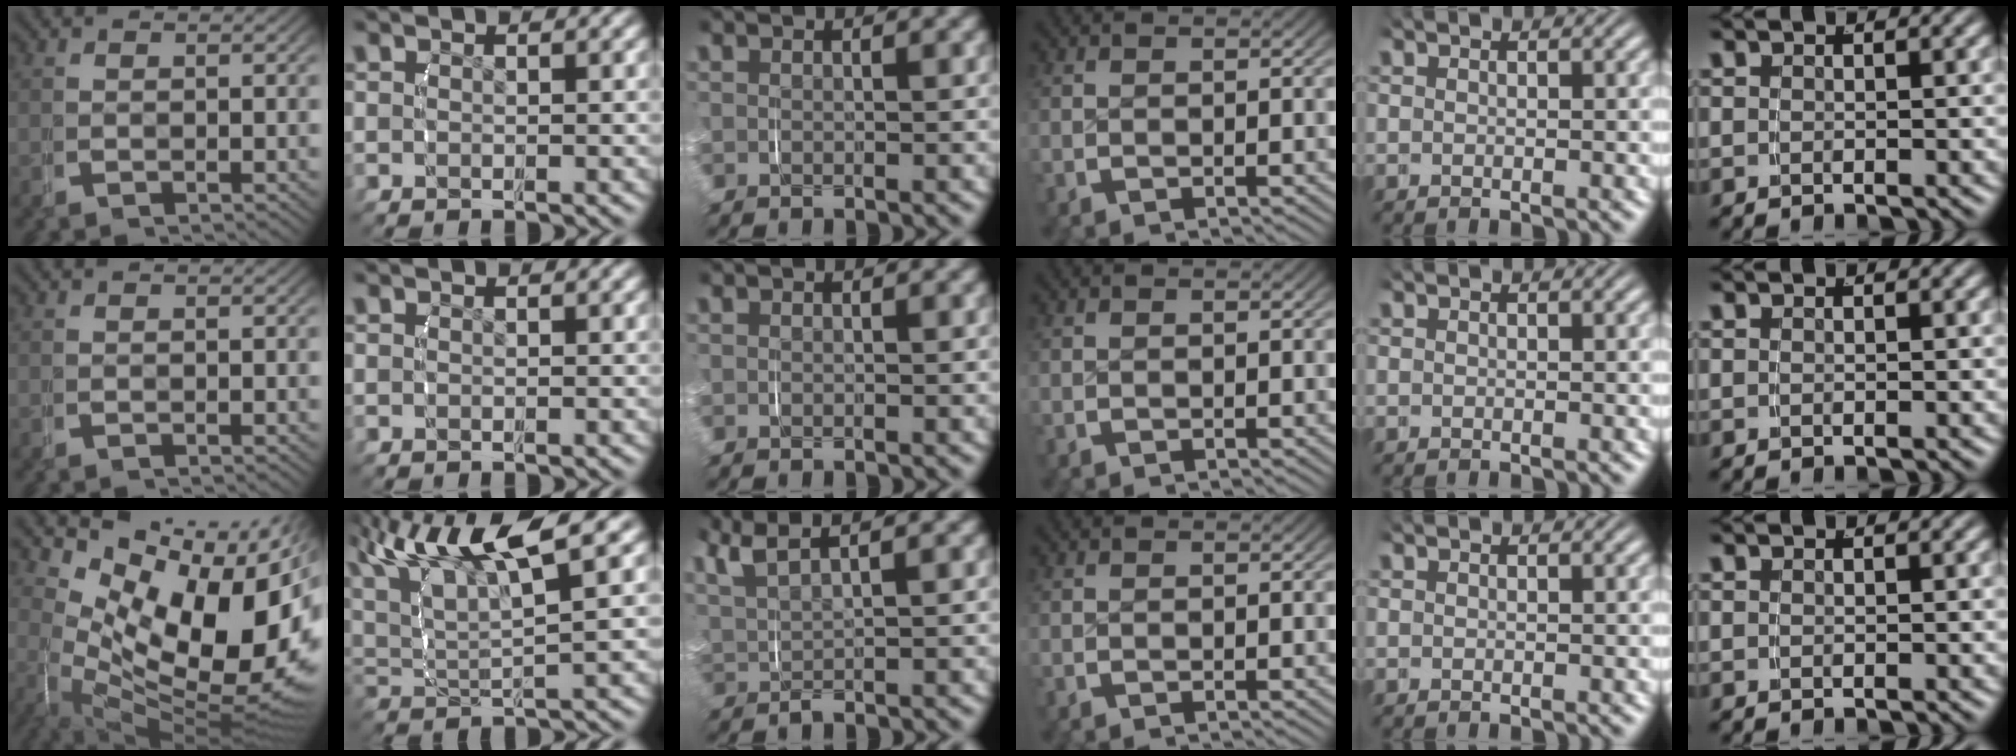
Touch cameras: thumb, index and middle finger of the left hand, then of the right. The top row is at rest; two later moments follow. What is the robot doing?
{"motion": "grasp_and_lifting", "object": "router"}